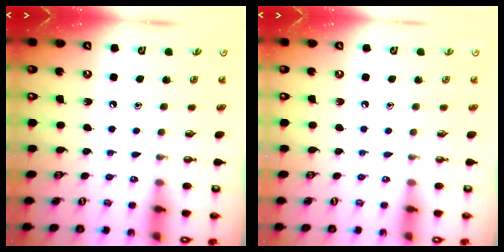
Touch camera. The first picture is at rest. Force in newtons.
{"total": 0.0}